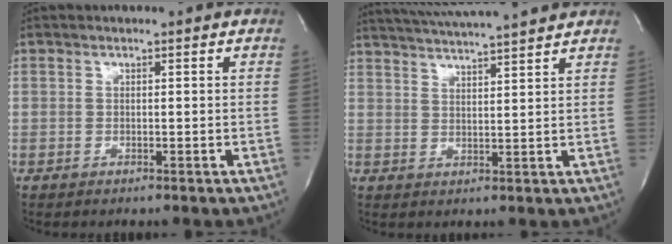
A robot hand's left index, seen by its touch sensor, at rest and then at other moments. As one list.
[{"total": 12.6, "force": [11.5, -0.3, 4.9], "torque": [-0.092, 0.019, 0.164]}]